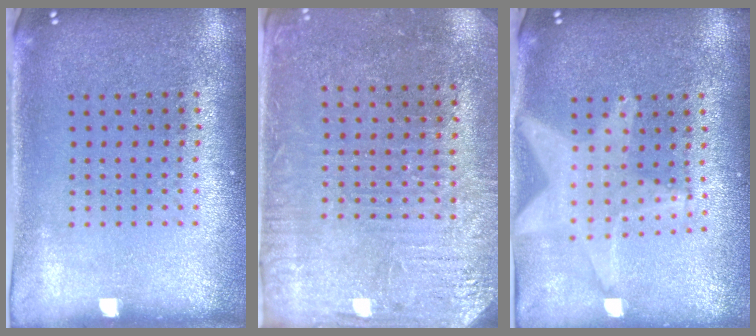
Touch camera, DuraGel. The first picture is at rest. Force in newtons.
{"total": 3.1, "press": 3.0, "slide": 0.8}
{"total": 2.0, "press": 1.7, "slide": 1.0}